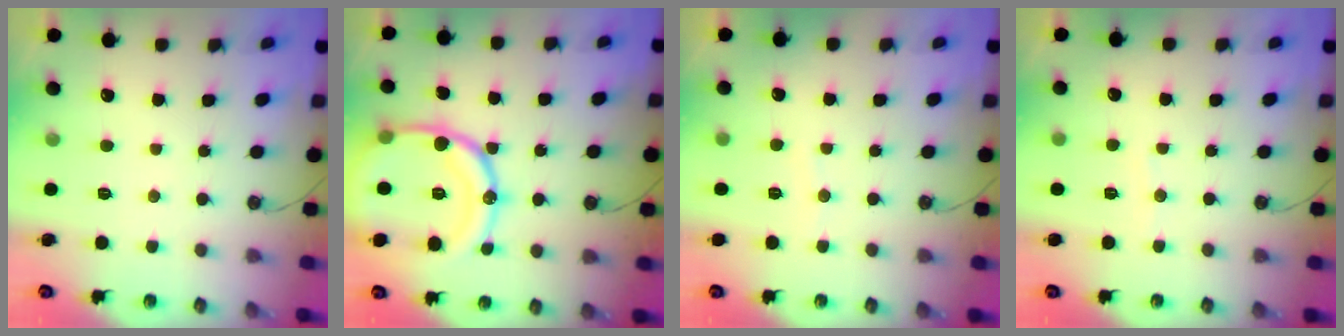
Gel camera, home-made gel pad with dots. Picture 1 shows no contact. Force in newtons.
{"total": 21.2, "press": 21.2, "slide": 1.4}
{"total": 2.4, "press": 2.4, "slide": 0.3}
{"total": 2.7, "press": 2.7, "slide": 0.3}